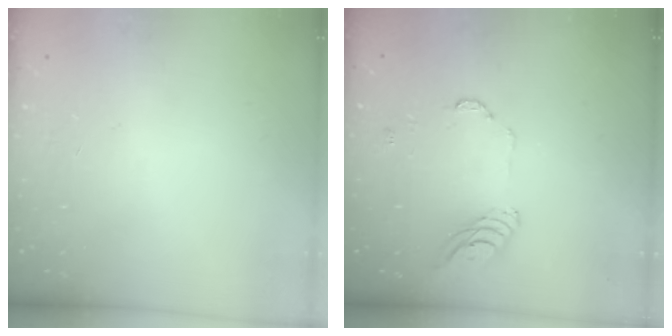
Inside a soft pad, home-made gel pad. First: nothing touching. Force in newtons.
{"total": 8.5, "press": 8.5, "slide": 0.8}